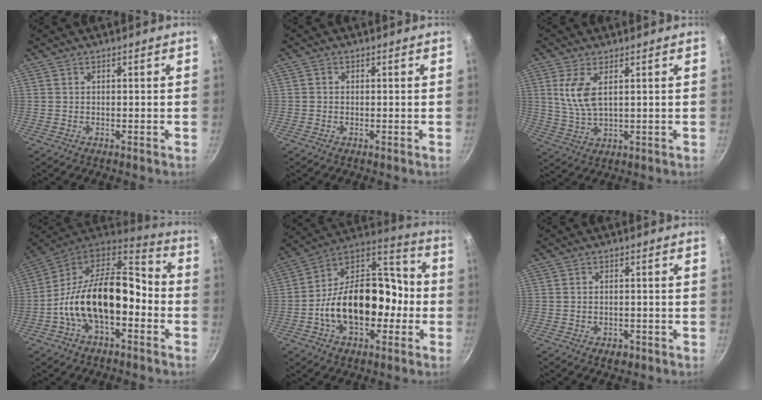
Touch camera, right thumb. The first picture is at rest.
{"total": 0.6, "force": [-0.1, 0.6, 0.2], "torque": [-0.004, 0.002, -0.003]}
{"total": 6.9, "force": [2.1, 3.1, 5.8], "torque": [-0.116, -0.014, 0.049]}
{"total": 20.5, "force": [-4.4, 11.7, 16.3], "torque": [-0.264, 0.063, -0.090]}
{"total": 22.0, "force": [-4.8, 14.3, 16.0], "torque": [-0.225, 0.069, -0.085]}
{"total": 2.3, "force": [-1.2, 1.5, 1.3], "torque": [-0.019, 0.007, -0.013]}